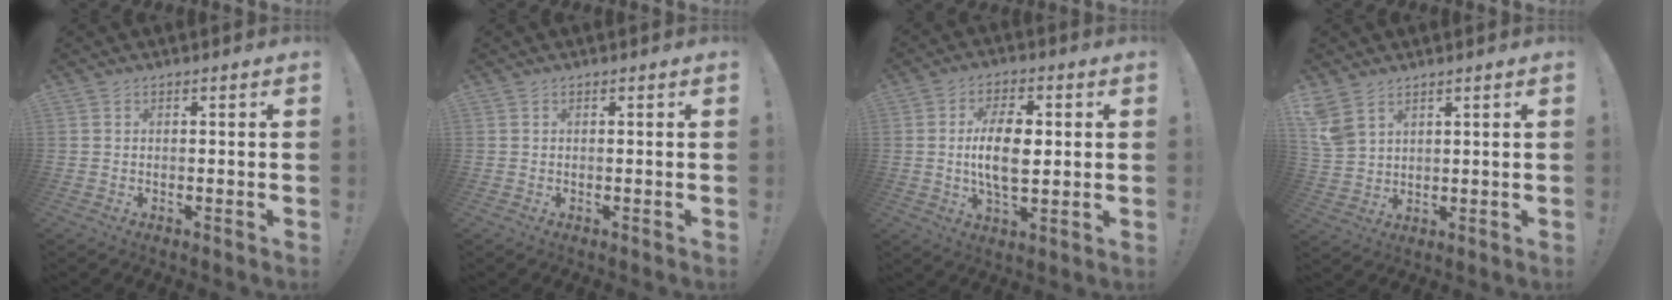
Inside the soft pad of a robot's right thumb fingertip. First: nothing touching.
{"total": 0.0}
{"total": 12.1, "force": [0.6, 6.0, 10.5], "torque": [-0.186, -0.003, 0.003]}
{"total": 6.4, "force": [4.4, 3.7, 2.9], "torque": [-0.063, -0.019, 0.087]}